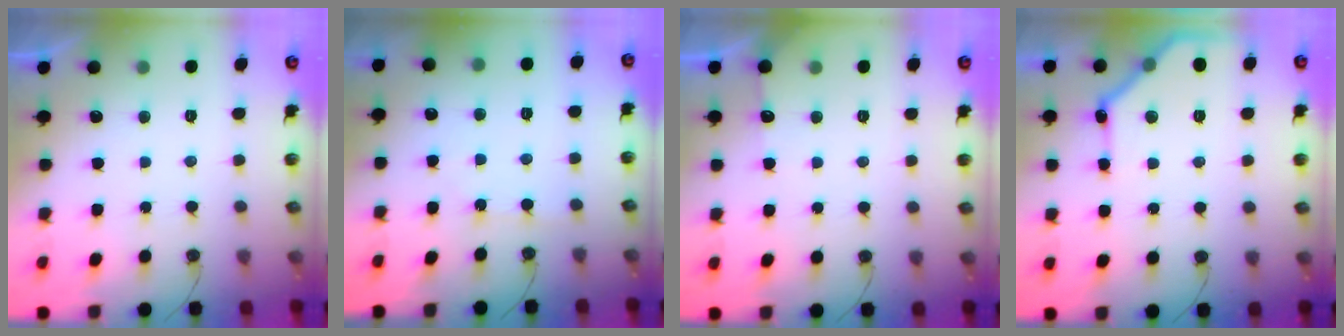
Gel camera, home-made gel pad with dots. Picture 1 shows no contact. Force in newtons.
{"total": 3.0, "press": 3.0, "slide": 0.4}
{"total": 2.9, "press": 2.8, "slide": 0.4}
{"total": 12.8, "press": 12.8, "slide": 0.2}